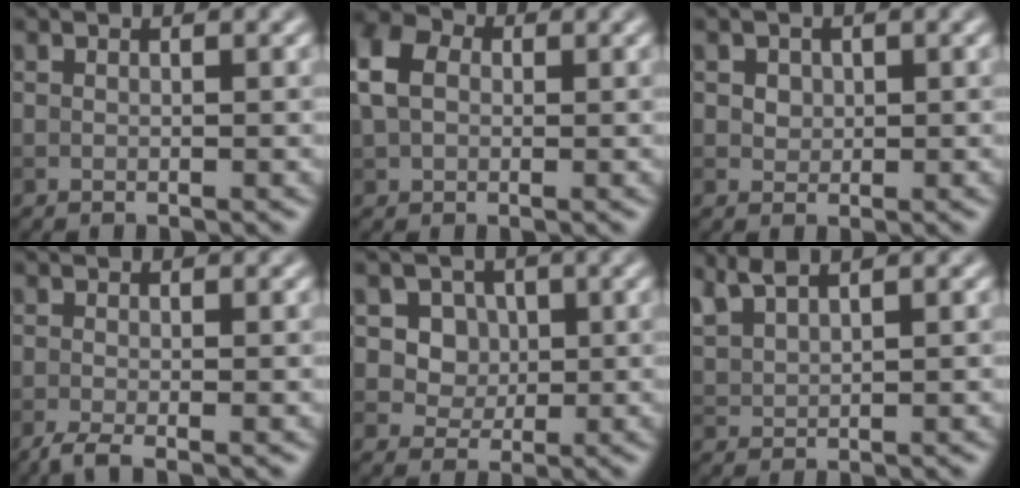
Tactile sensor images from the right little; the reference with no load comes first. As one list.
[{"total": 4.8, "force": [0.5, 3.7, 3.1], "torque": [-0.092, 0.016, 0.004]}, {"total": 2.1, "force": [0.7, 1.6, 1.1], "torque": [-0.032, 0.003, 0.021]}, {"total": 1.9, "force": [-1.3, 0.2, 1.3], "torque": [-0.029, -0.003, -0.027]}, {"total": 6.2, "force": [1.8, 5.2, 2.9], "torque": [-0.044, 0.010, 0.024]}, {"total": 3.1, "force": [2.3, 0.9, 1.9], "torque": [-0.054, 0.013, 0.056]}]